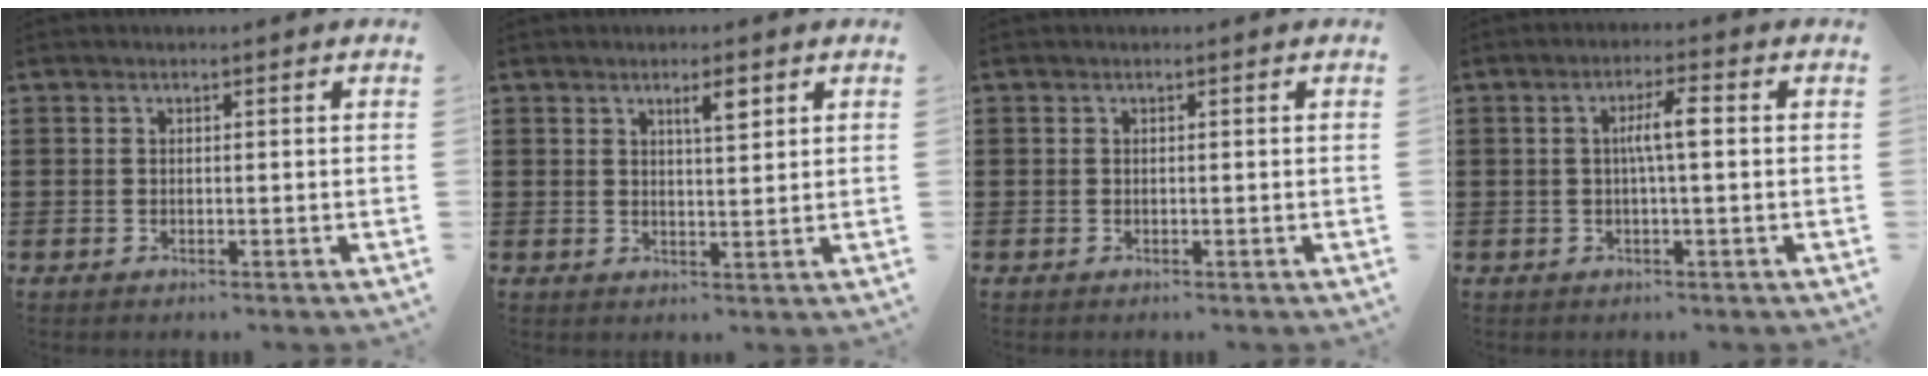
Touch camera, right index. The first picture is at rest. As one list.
[{"total": 3.3, "force": [1.9, 0.7, 2.6], "torque": [-0.039, 0.000, 0.026]}, {"total": 0.0}, {"total": 4.1, "force": [0.2, 0.5, 4.1], "torque": [-0.077, 0.003, -0.001]}]